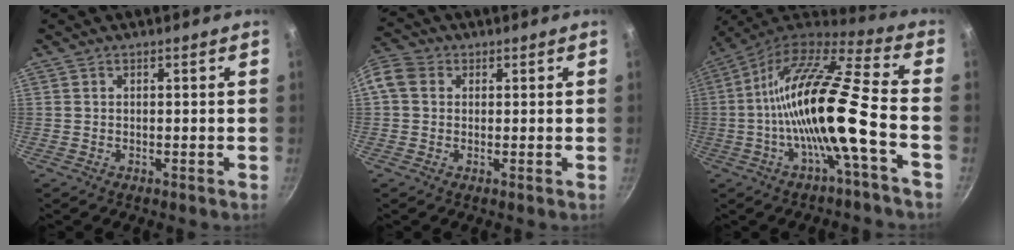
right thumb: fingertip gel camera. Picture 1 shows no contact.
{"total": 8.5, "force": [1.6, 7.1, 4.3], "torque": [-0.098, 0.021, 0.015]}
{"total": 19.3, "force": [-4.5, 3.1, 18.5], "torque": [-0.323, 0.033, -0.098]}